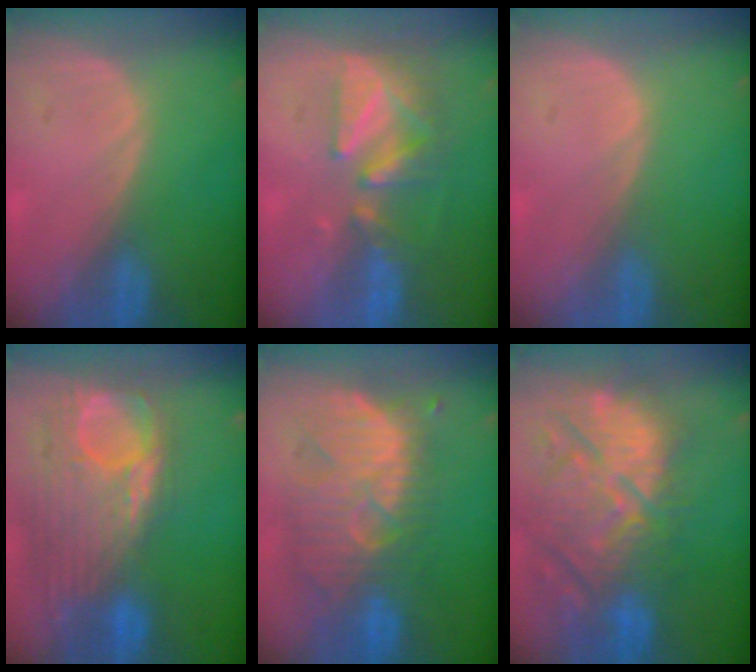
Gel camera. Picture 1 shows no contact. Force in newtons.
{"total": 8.9, "press": 7.8, "slide": 4.3}
{"total": 0.0}
{"total": 12.7, "press": 10.7, "slide": 6.9}
{"total": 11.1, "press": 10.6, "slide": 3.2}
{"total": 13.8, "press": 12.6, "slide": 5.6}